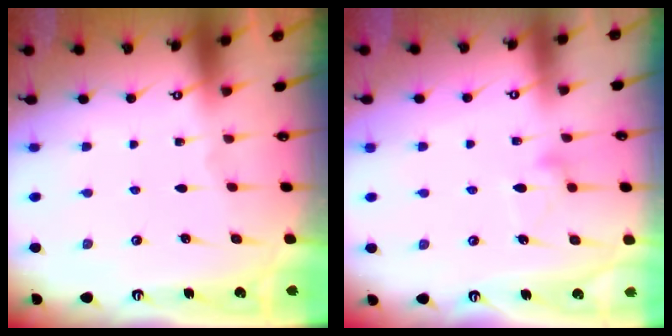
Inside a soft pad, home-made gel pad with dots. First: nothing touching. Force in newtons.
{"total": 11.3, "press": 11.2, "slide": 0.6}